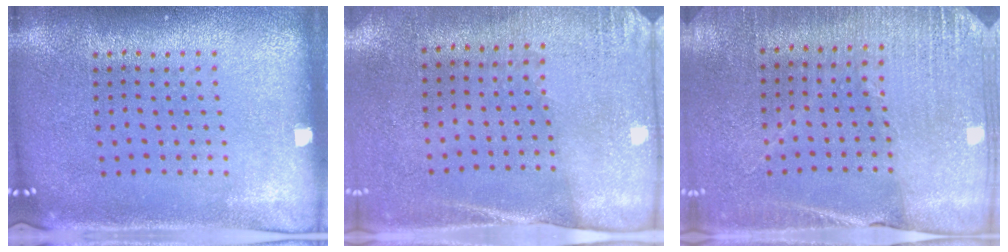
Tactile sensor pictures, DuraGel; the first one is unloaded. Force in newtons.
{"total": 2.7, "press": 2.3, "slide": 1.3}
{"total": 2.7, "press": 2.6, "slide": 0.3}